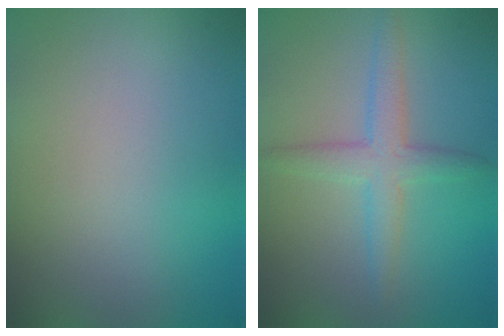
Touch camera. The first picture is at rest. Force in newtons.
{"total": 3.2, "press": 3.2, "slide": 0.0}